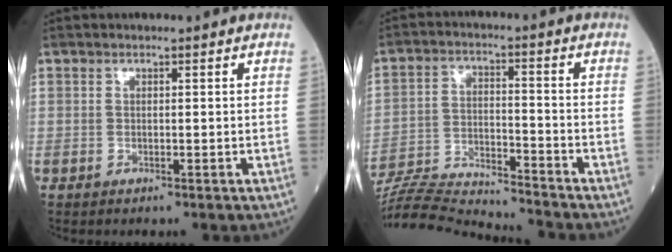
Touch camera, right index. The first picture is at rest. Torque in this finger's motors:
{"motor_torque": [-0.37, -0.20, 0.02, 0.01]}